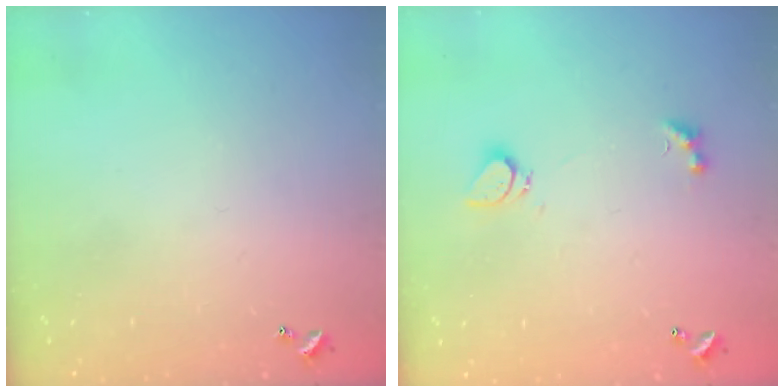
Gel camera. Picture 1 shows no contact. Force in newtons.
{"total": 4.0, "press": 3.9, "slide": 0.7}